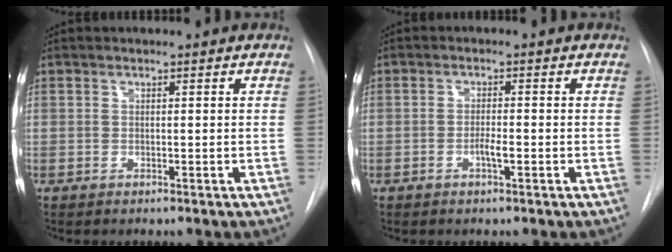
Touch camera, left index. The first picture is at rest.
{"total": 1.9, "force": [-1.0, 0.2, 1.6], "torque": [-0.030, -0.004, -0.018]}